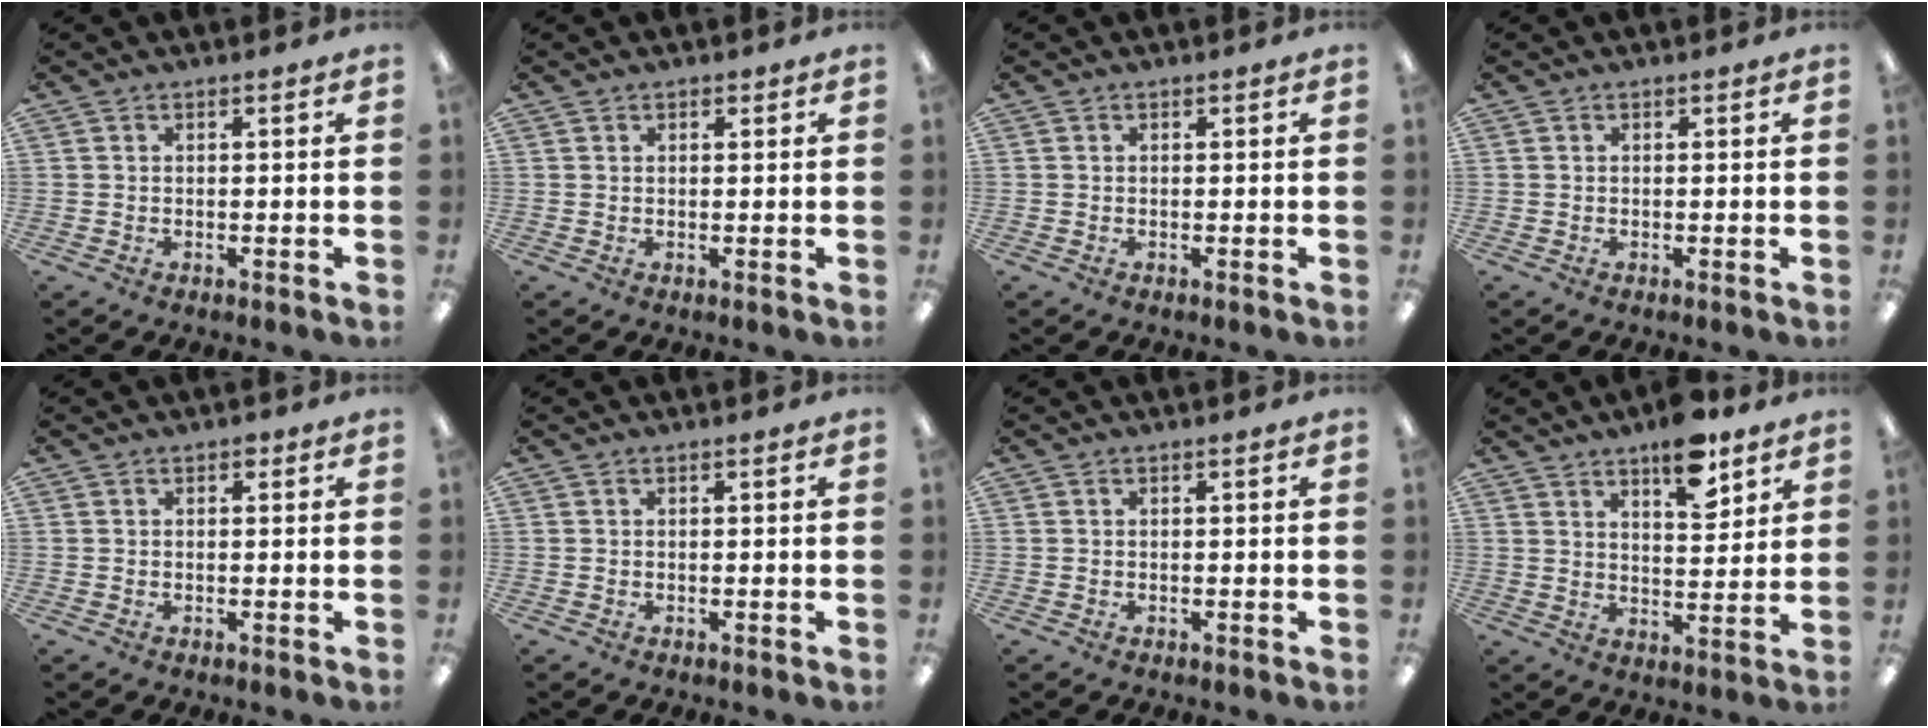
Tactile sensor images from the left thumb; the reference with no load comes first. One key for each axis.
{"total": 0.8, "fx": 0.6, "fy": 0.5, "fz": 0.2, "tx": -0.004, "ty": 0.002, "tz": 0.011}
{"total": 0.0}
{"total": 0.0}
{"total": 0.8, "fx": 0.5, "fy": 0.5, "fz": 0.4, "tx": 0.000, "ty": 0.000, "tz": 0.007}
{"total": 0.0}
{"total": 0.0}
{"total": 10.3, "fx": 7.4, "fy": 3.9, "fz": 6.0, "tx": -0.072, "ty": -0.045, "tz": 0.123}